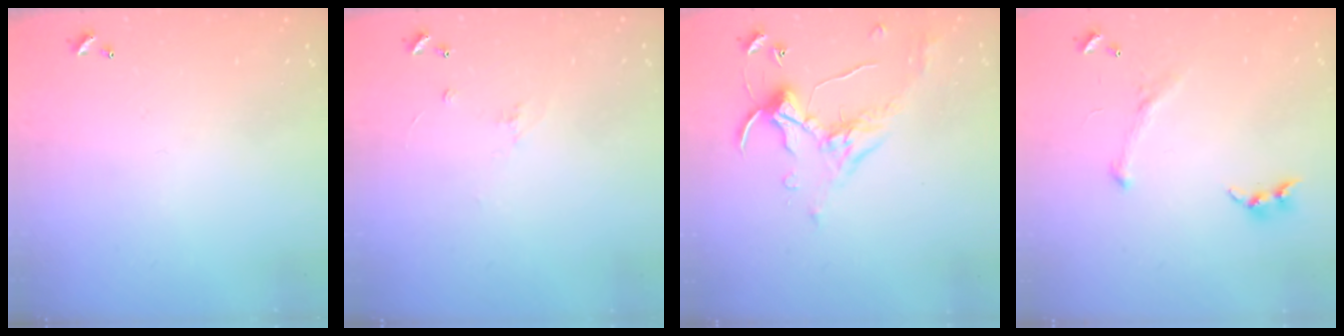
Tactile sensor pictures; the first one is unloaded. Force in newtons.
{"total": 4.4, "press": 4.4, "slide": 0.6}
{"total": 1.6, "press": 1.2, "slide": 1.1}
{"total": 2.8, "press": 2.7, "slide": 0.9}